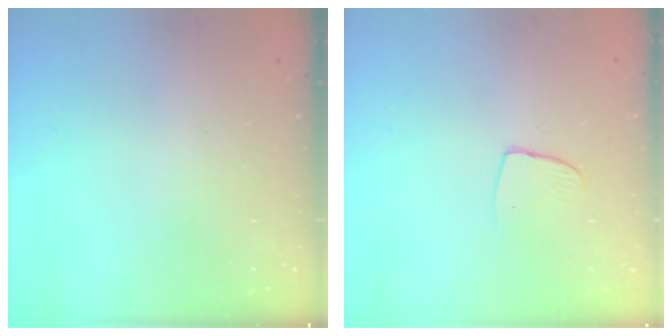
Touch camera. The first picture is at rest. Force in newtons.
{"total": 4.3, "press": 4.3, "slide": 0.3}